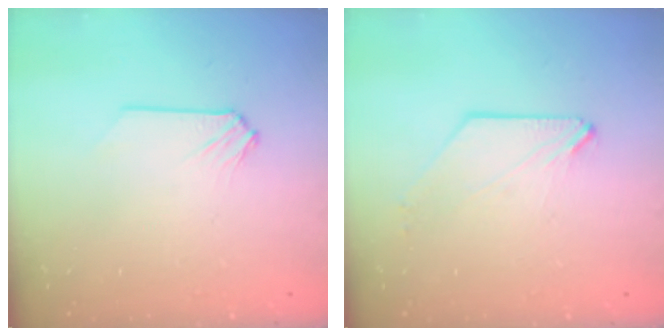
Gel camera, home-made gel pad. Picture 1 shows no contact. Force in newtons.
{"total": 0.0}